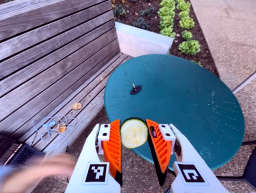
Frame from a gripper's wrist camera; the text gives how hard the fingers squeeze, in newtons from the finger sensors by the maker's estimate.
{"total": 11.3, "left": 12.0, "right": 10.6}